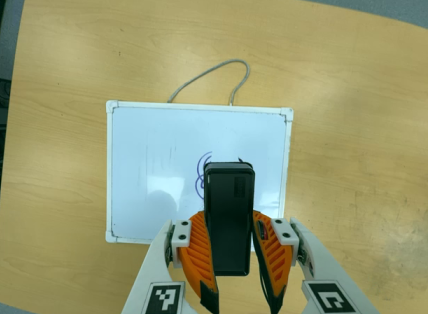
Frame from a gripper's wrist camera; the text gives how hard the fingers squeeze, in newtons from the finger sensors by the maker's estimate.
{"total": 8.4, "left": 5.9, "right": 10.9}